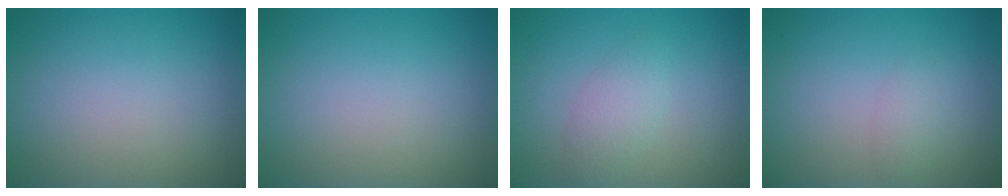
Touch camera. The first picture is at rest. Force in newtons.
{"total": 0.0}
{"total": 2.0, "press": 2.0, "slide": 0.1}
{"total": 1.2, "press": 1.2, "slide": 0.1}